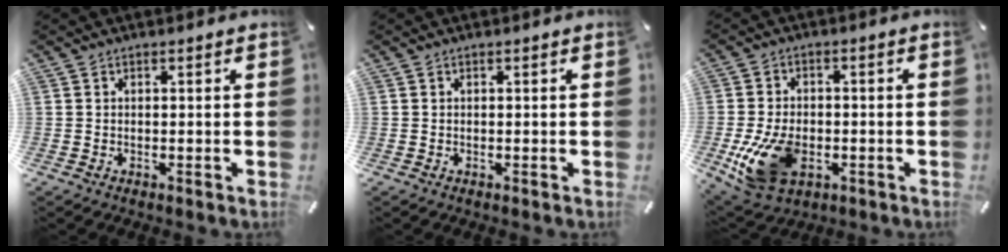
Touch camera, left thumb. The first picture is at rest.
{"total": 0.0}
{"total": 13.4, "force": [-3.6, 9.3, 9.0], "torque": [-0.189, 0.002, -0.059]}